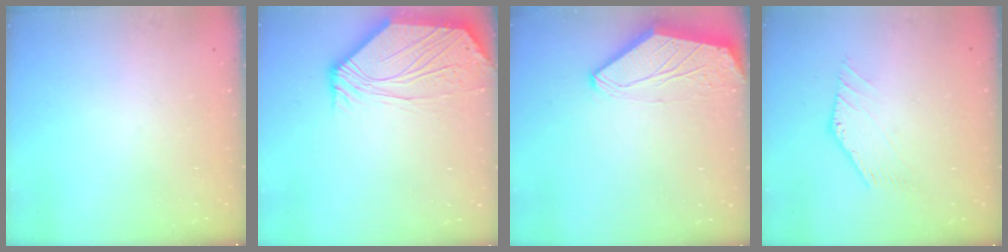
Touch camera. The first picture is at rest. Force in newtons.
{"total": 7.3, "press": 7.3, "slide": 1.1}
{"total": 0.0}
{"total": 1.0, "press": 1.0, "slide": 0.3}